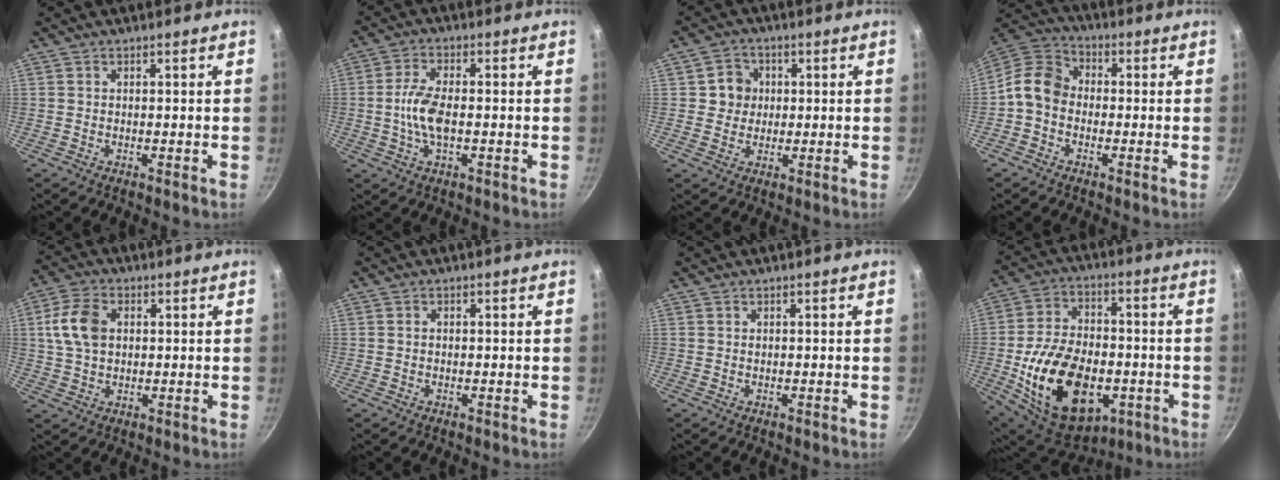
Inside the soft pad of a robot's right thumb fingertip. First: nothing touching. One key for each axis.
{"total": 7.0, "fx": -0.8, "fy": 3.0, "fz": 6.2, "tx": -0.127, "ty": 0.011, "tz": -0.021}
{"total": 5.1, "fx": 0.8, "fy": 4.8, "fz": 1.5, "tx": 0.013, "ty": 0.004, "tz": 0.006}
{"total": 8.7, "fx": -1.7, "fy": 6.9, "fz": 5.0, "tx": -0.078, "ty": 0.037, "tz": -0.056}
{"total": 8.7, "fx": 1.6, "fy": 6.0, "fz": 6.1, "tx": -0.112, "ty": 0.010, "tz": 0.024}
{"total": 0.6, "fx": -0.1, "fy": 0.5, "fz": 0.3, "tx": -0.006, "ty": 0.004, "tz": -0.001}
{"total": 0.0}
{"total": 23.7, "fx": -5.8, "fy": 14.9, "fz": 17.6, "tx": -0.287, "ty": 0.020, "tz": -0.081}